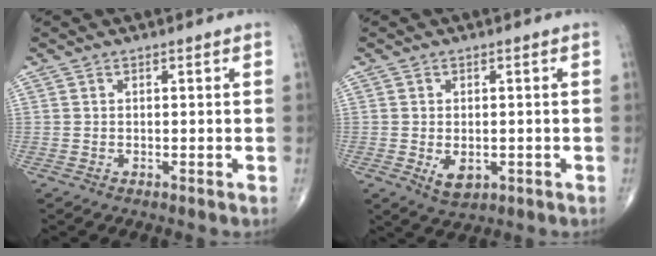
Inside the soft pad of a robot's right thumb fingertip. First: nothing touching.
{"total": 4.0, "force": [-0.9, 2.5, 3.0], "torque": [-0.039, -0.005, -0.005]}